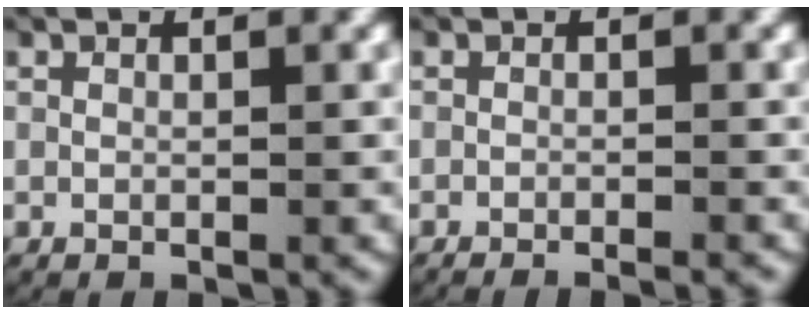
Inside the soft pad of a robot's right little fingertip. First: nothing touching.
{"total": 1.8, "force": [-1.7, -0.1, 0.6], "torque": [-0.007, 0.000, -0.029]}